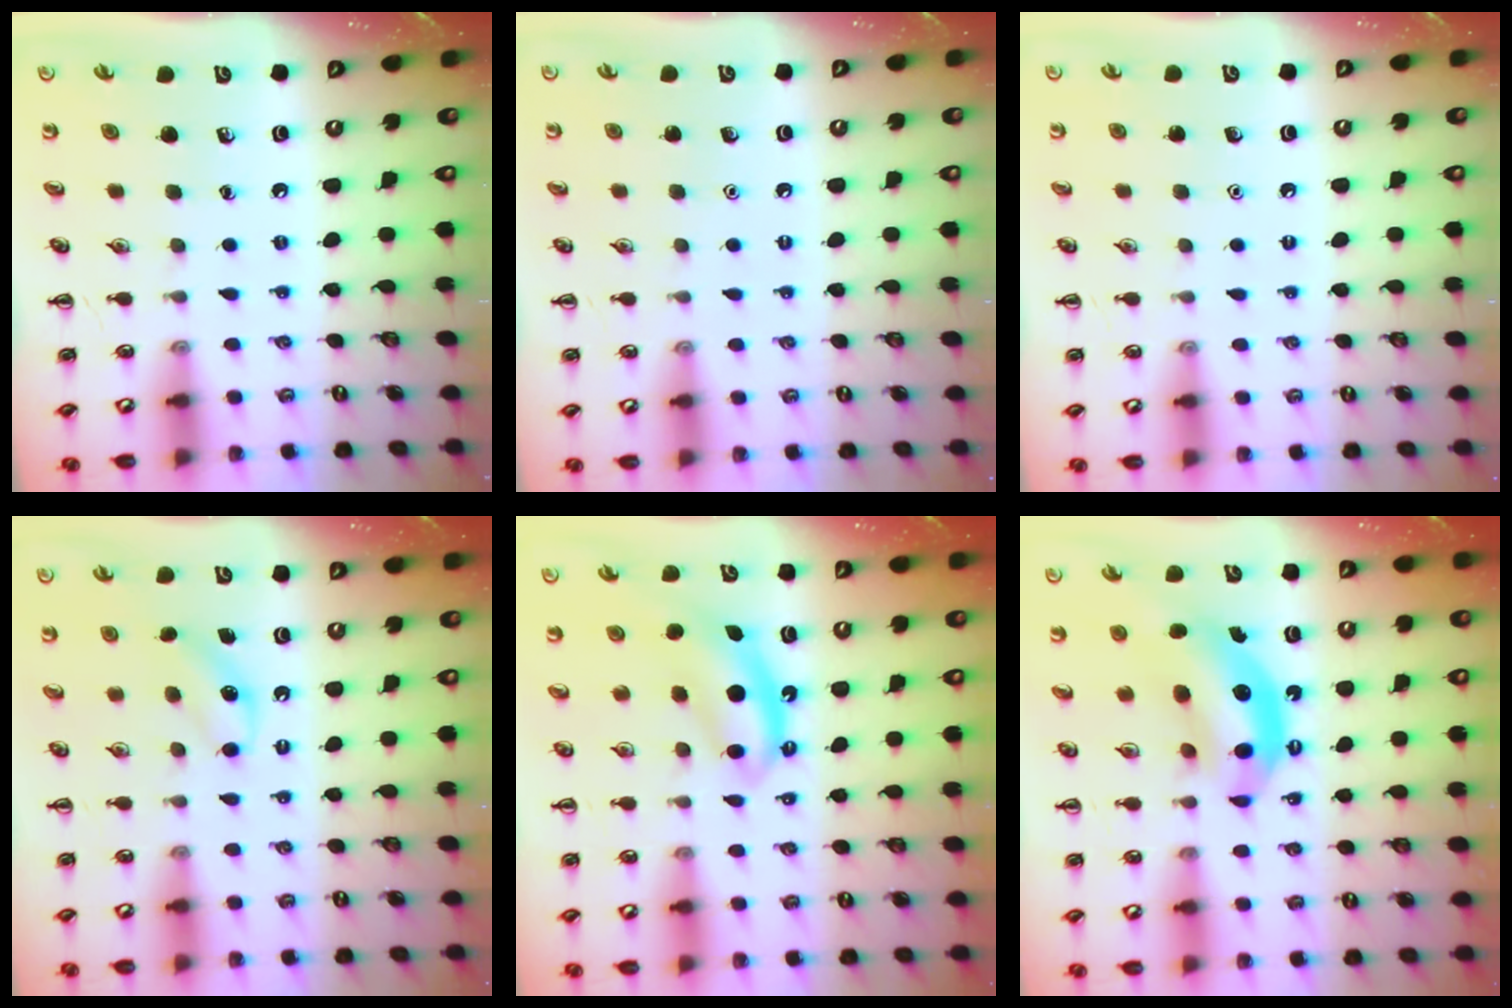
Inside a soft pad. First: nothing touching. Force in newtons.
{"total": 1.6, "press": 1.5, "slide": 0.1}
{"total": 1.6, "press": 1.6, "slide": 0.1}
{"total": 4.2, "press": 4.0, "slide": 1.3}
{"total": 6.1, "press": 6.1, "slide": 0.7}
{"total": 10.9, "press": 10.5, "slide": 2.9}